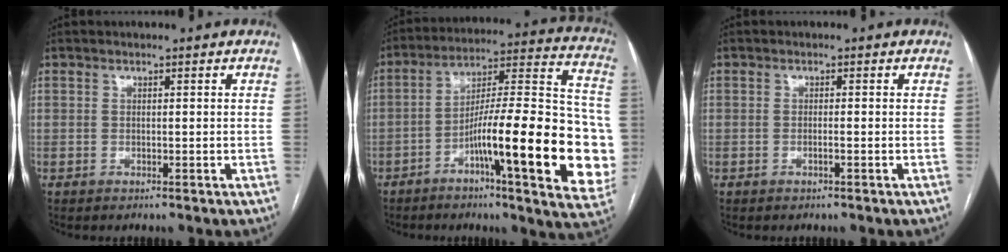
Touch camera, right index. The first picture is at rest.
{"total": 24.1, "force": [-6.6, 3.2, 23.0], "torque": [-0.273, 0.015, -0.095]}
{"total": 0.8, "force": [-0.4, 0.0, 0.7], "torque": [-0.013, 0.001, -0.005]}